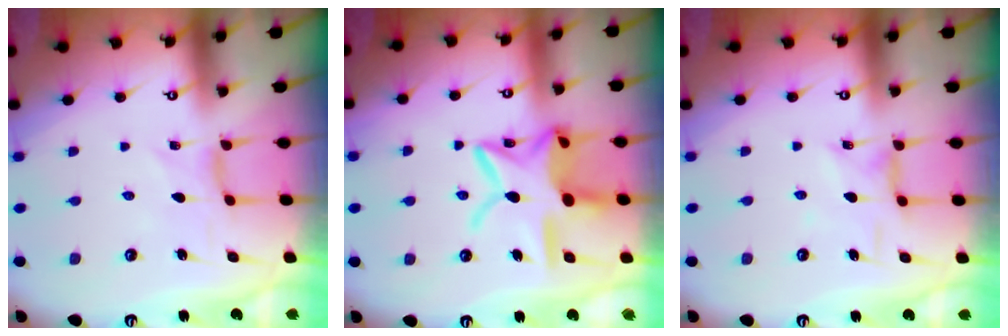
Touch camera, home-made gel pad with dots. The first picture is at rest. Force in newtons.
{"total": 17.6, "press": 17.6, "slide": 1.4}
{"total": 2.8, "press": 2.8, "slide": 0.2}